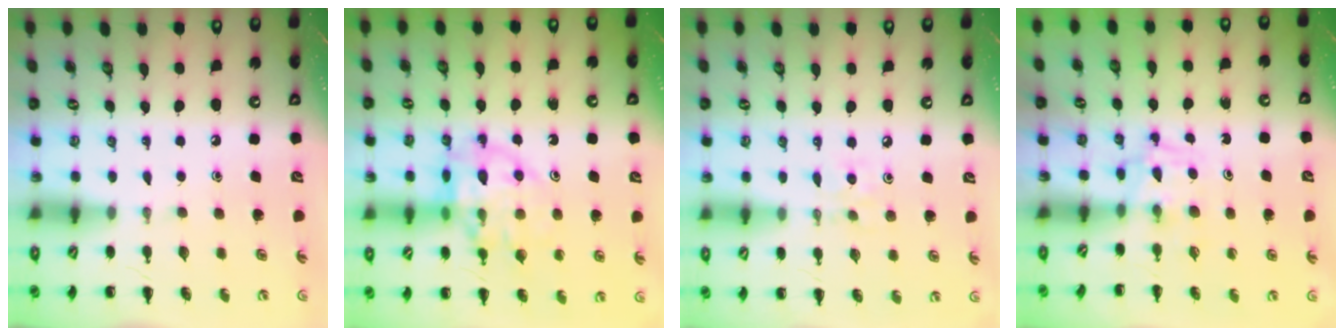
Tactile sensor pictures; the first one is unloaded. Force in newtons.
{"total": 15.2, "press": 15.1, "slide": 2.2}
{"total": 5.4, "press": 5.1, "slide": 1.8}
{"total": 3.2, "press": 2.9, "slide": 1.2}